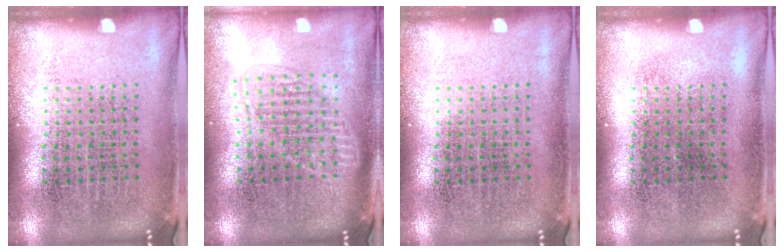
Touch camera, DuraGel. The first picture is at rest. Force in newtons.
{"total": 1.5, "press": 1.3, "slide": 0.8}
{"total": 0.0}
{"total": 0.0}